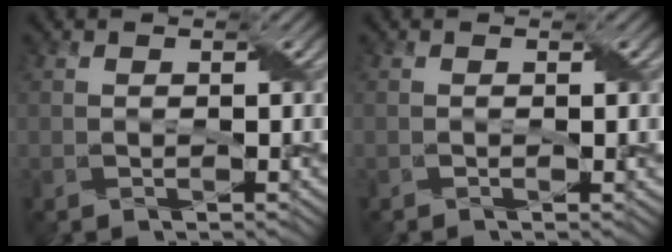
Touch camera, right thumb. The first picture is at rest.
{"total": 0.7, "force": [-0.1, 0.0, 0.7], "torque": [-0.010, -0.003, -0.003]}